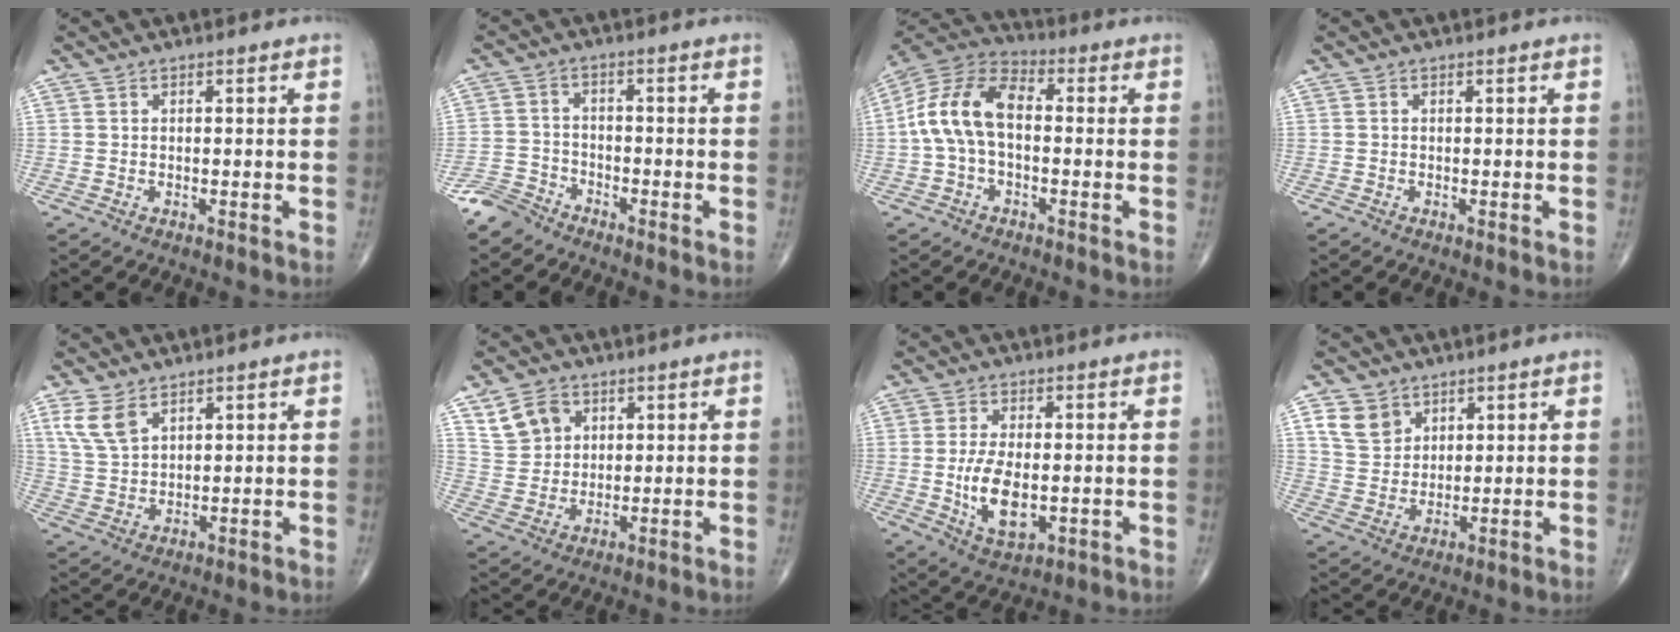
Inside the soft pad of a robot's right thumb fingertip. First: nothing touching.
{"total": 4.6, "force": [-4.2, 2.0, 0.1], "torque": [0.002, 0.011, -0.095]}
{"total": 12.5, "force": [-0.2, 7.4, 10.2], "torque": [-0.197, 0.037, -0.017]}
{"total": 0.0}
{"total": 6.1, "force": [3.6, 3.2, 3.8], "torque": [-0.073, -0.011, 0.082]}
{"total": 7.2, "force": [3.6, 5.6, 2.9], "torque": [-0.033, -0.013, 0.072]}
{"total": 9.6, "force": [-1.2, 4.8, 8.2], "torque": [-0.147, -0.012, -0.013]}
{"total": 6.6, "force": [3.6, 4.9, 2.5], "torque": [-0.028, -0.017, 0.074]}